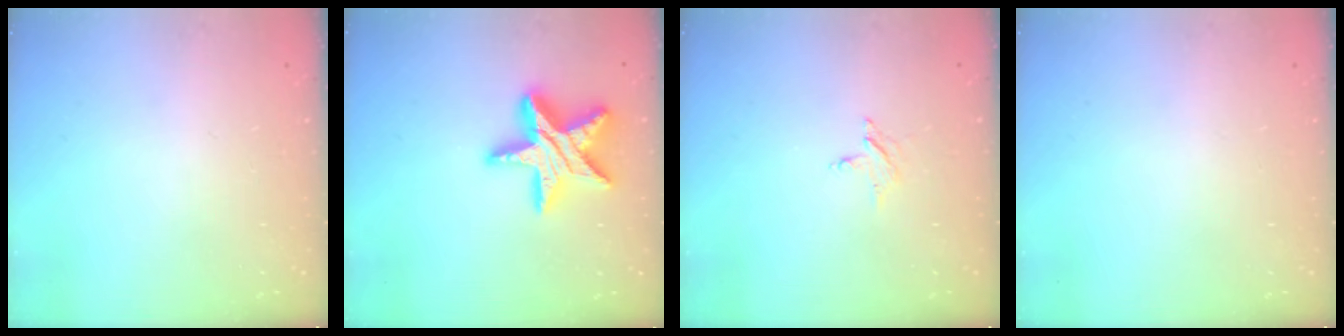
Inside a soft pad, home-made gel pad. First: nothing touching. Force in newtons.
{"total": 19.2, "press": 19.1, "slide": 1.6}
{"total": 2.3, "press": 2.2, "slide": 0.3}
{"total": 0.0}